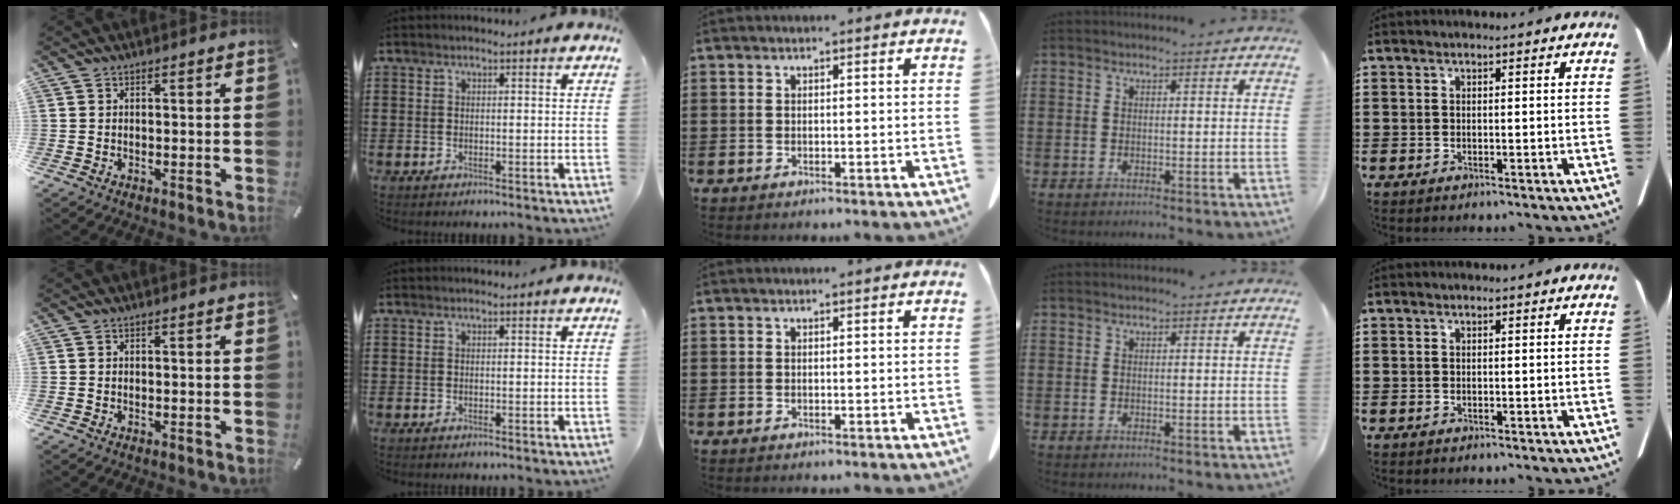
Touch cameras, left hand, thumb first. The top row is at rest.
{}